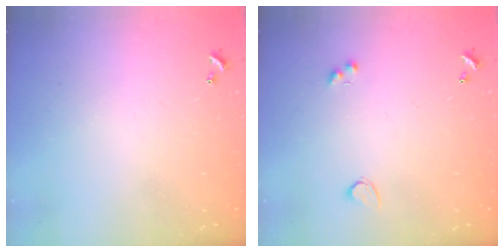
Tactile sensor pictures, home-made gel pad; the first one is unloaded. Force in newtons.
{"total": 1.9, "press": 1.5, "slide": 1.1}